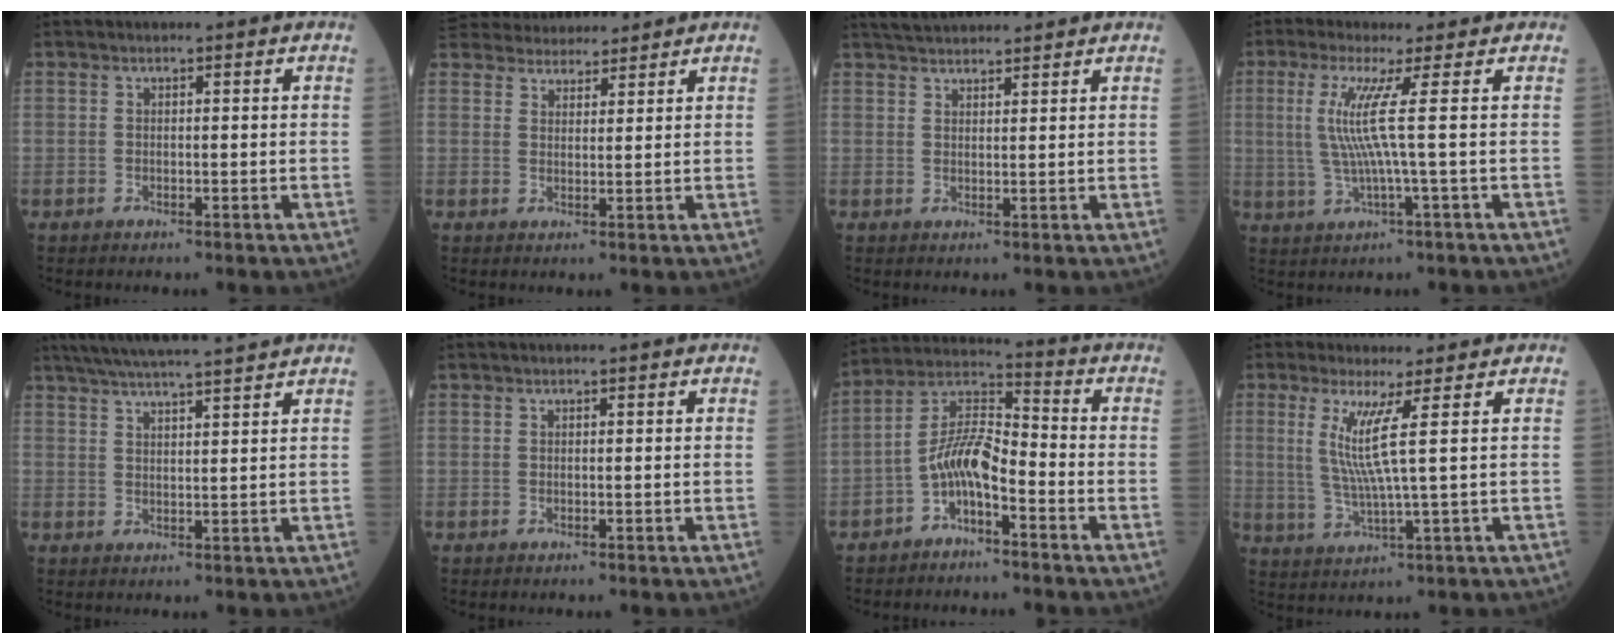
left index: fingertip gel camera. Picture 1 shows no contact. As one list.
[{"total": 9.6, "force": [9.1, 2.6, 2.0], "torque": [-0.034, 0.031, 0.145]}, {"total": 6.5, "force": [6.1, 0.8, 2.1], "torque": [-0.038, 0.034, 0.097]}, {"total": 5.7, "force": [0.7, -1.7, 5.5], "torque": [-0.125, -0.002, 0.016]}, {"total": 13.1, "force": [11.6, -0.7, 5.9], "torque": [-0.107, 0.022, 0.169]}, {"total": 1.0, "force": [0.8, -0.2, 0.5], "torque": [-0.009, 0.012, 0.018]}, {"total": 7.4, "force": [-3.7, 2.2, 6.0], "torque": [-0.126, 0.020, -0.074]}, {"total": 5.6, "force": [1.6, -1.4, 5.1], "torque": [-0.106, -0.014, 0.038]}]